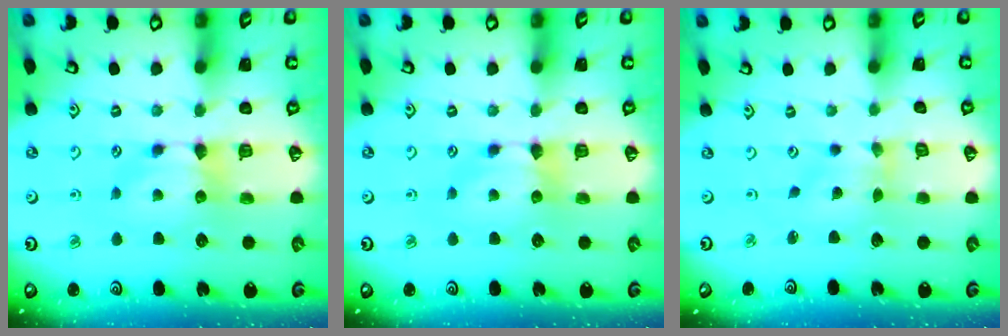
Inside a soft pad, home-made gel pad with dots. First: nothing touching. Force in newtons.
{"total": 0.0}
{"total": 1.6, "press": 1.0, "slide": 1.3}